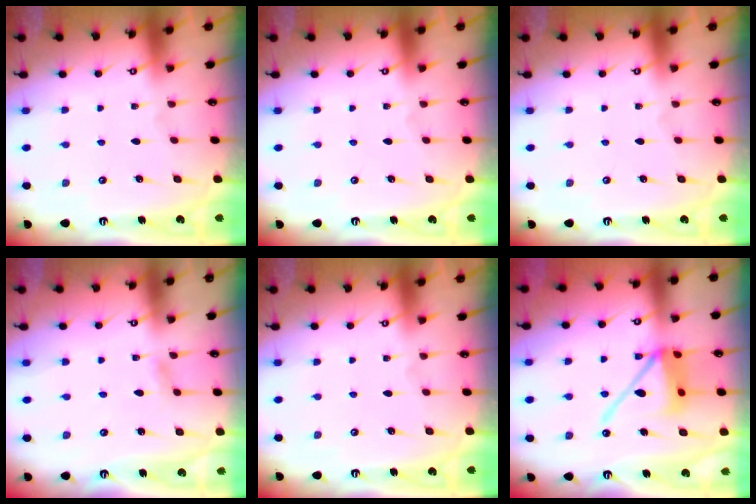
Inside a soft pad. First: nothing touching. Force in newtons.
{"total": 0.0}
{"total": 0.0}
{"total": 3.0, "press": 3.0, "slide": 0.3}
{"total": 0.0}
{"total": 13.4, "press": 13.3, "slide": 1.8}